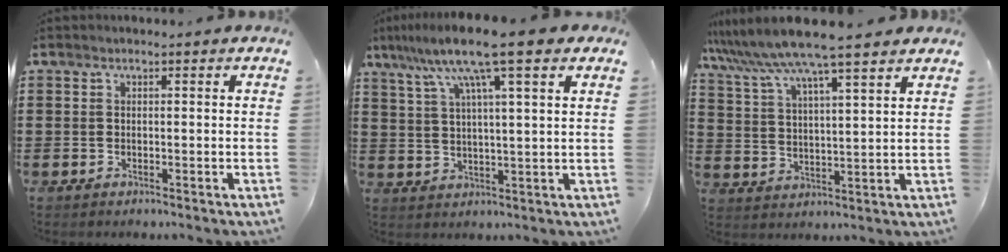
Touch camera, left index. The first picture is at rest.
{"total": 11.3, "force": [7.4, 0.9, 8.5], "torque": [-0.176, -0.013, 0.124]}
{"total": 8.4, "force": [7.3, -0.4, 4.2], "torque": [-0.107, -0.036, 0.124]}